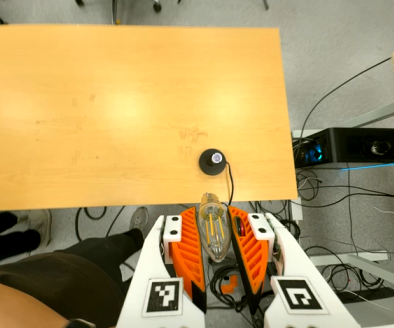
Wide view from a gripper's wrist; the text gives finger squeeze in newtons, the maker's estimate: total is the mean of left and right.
{"total": 8.4, "left": 7.9, "right": 9.0}